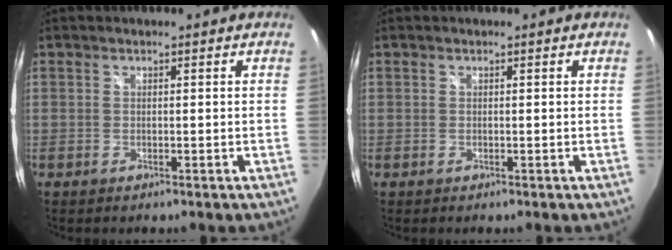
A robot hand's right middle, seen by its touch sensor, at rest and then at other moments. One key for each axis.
{"total": 0.0}